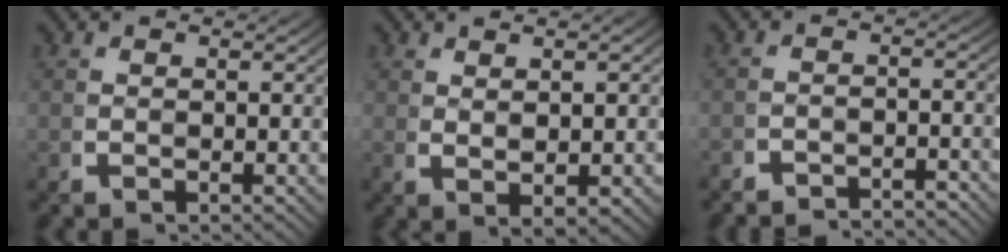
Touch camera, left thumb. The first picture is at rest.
{"total": 2.7, "force": [0.8, 0.9, 2.4], "torque": [-0.033, 0.002, 0.017]}
{"total": 4.1, "force": [-4.1, 0.5, 0.4], "torque": [0.009, -0.007, -0.075]}